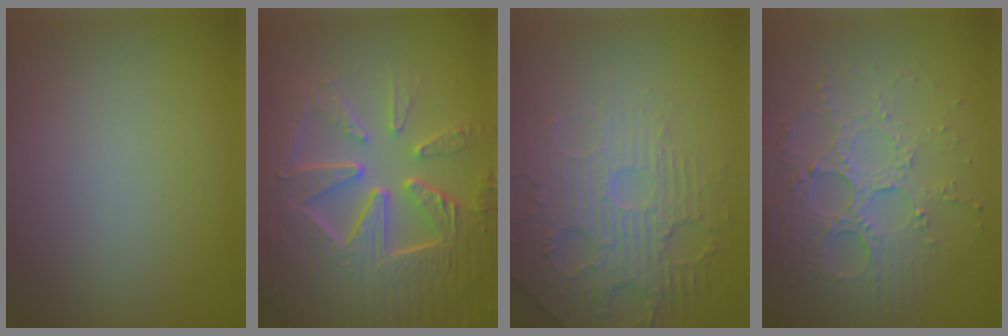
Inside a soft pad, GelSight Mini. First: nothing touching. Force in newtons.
{"total": 10.1, "press": 6.8, "slide": 7.5}
{"total": 4.7, "press": 3.7, "slide": 2.8}
{"total": 3.9, "press": 3.6, "slide": 1.4}